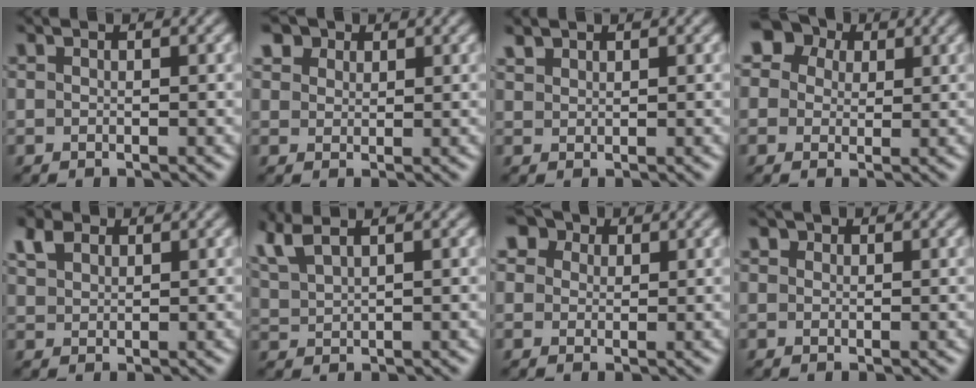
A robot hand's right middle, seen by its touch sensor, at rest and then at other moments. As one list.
[{"total": 3.1, "force": [2.4, 1.8, 0.9], "torque": [-0.020, -0.003, 0.043]}, {"total": 1.2, "force": [1.2, 0.4, 0.1], "torque": [-0.006, 0.002, 0.027]}, {"total": 7.1, "force": [3.7, 5.4, 2.7], "torque": [-0.069, 0.021, 0.047]}, {"total": 2.4, "force": [1.6, 1.6, 0.9], "torque": [-0.028, 0.006, 0.034]}, {"total": 4.1, "force": [2.8, 1.5, 2.6], "torque": [-0.071, 0.020, 0.053]}, {"total": 6.0, "force": [3.8, 3.9, 2.3], "torque": [-0.063, 0.011, 0.052]}, {"total": 0.8, "force": [0.5, 0.6, 0.1], "torque": [0.000, -0.002, 0.009]}]